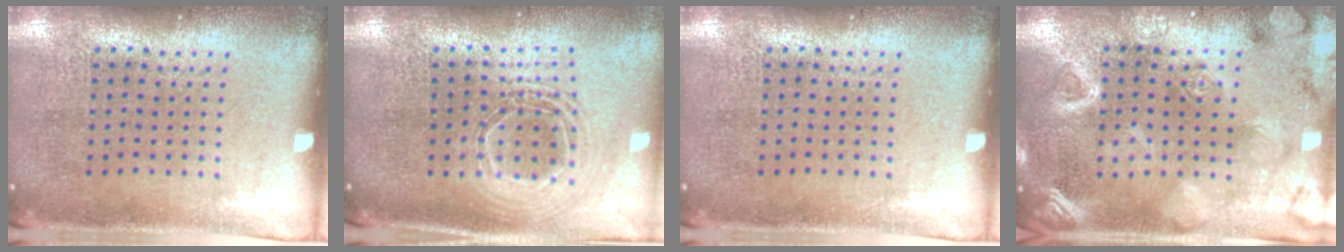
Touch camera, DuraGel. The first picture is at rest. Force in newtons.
{"total": 2.0, "press": 1.6, "slide": 1.2}
{"total": 0.0}
{"total": 3.0, "press": 3.0, "slide": 0.2}